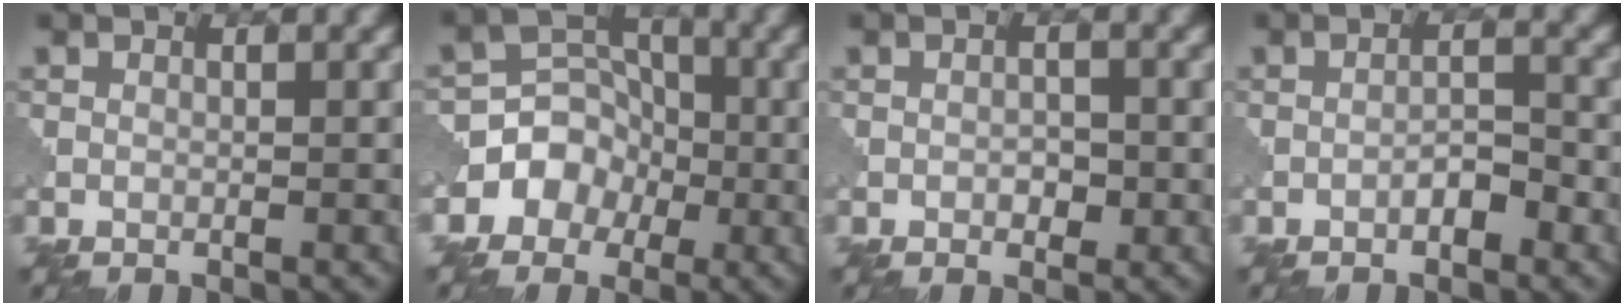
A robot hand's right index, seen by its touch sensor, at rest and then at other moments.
{"total": 5.0, "force": [-1.9, 4.3, 1.6], "torque": [0.008, 0.019, -0.060]}
{"total": 1.4, "force": [-0.3, 0.9, 1.0], "torque": [-0.014, -0.001, -0.007]}
{"total": 1.9, "force": [-1.1, 0.7, 1.5], "torque": [-0.024, 0.006, -0.021]}